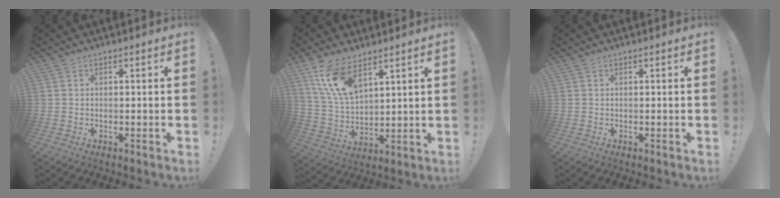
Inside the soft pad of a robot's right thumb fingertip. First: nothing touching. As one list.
[{"total": 13.2, "force": [8.6, 6.1, 8.0], "torque": [-0.173, -0.043, 0.161]}, {"total": 0.0}]